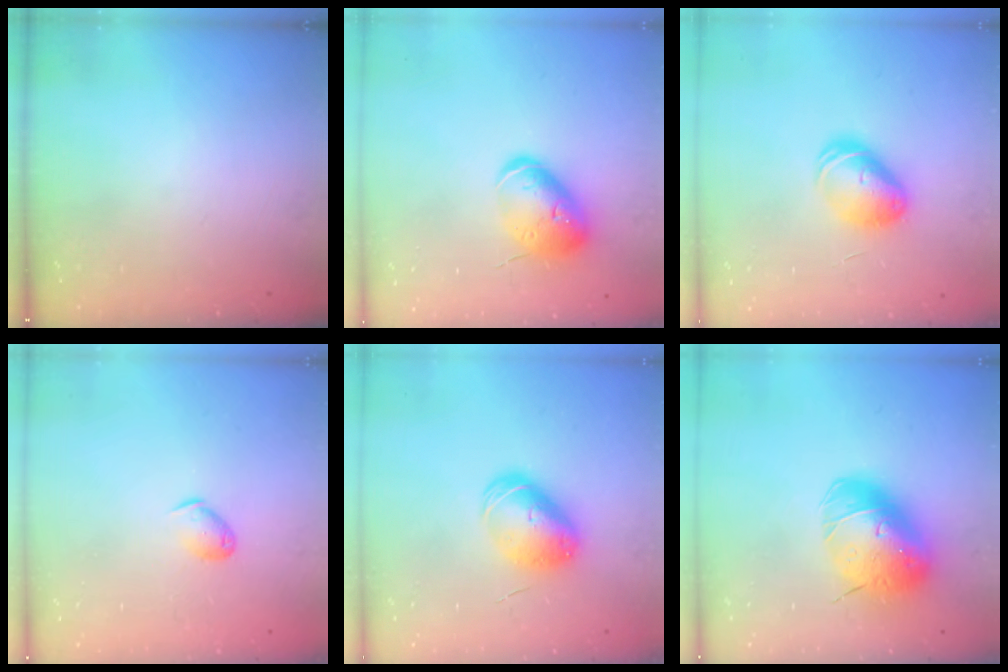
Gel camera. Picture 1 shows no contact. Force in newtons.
{"total": 12.5, "press": 12.4, "slide": 1.9}
{"total": 9.3, "press": 9.2, "slide": 1.5}
{"total": 6.6, "press": 6.5, "slide": 0.7}
{"total": 9.6, "press": 9.4, "slide": 1.7}
{"total": 12.7, "press": 12.5, "slide": 2.4}